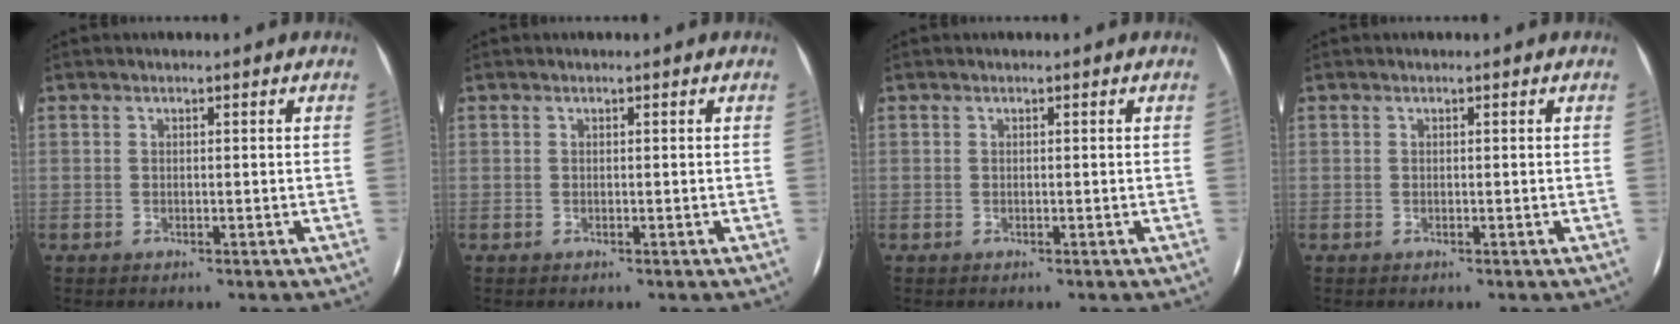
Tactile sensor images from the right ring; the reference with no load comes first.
{"total": 0.0}
{"total": 0.0}
{"total": 0.0}